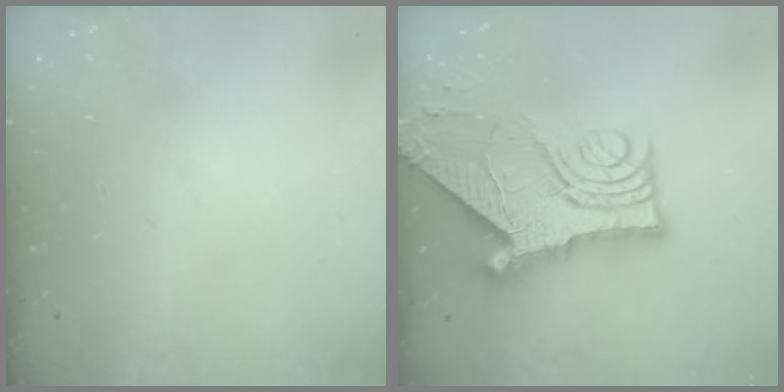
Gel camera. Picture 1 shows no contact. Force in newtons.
{"total": 15.2, "press": 15.1, "slide": 1.6}